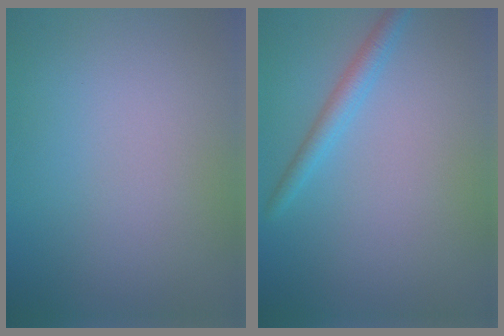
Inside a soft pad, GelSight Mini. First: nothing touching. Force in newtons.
{"total": 2.0, "press": 2.0, "slide": 0.0}